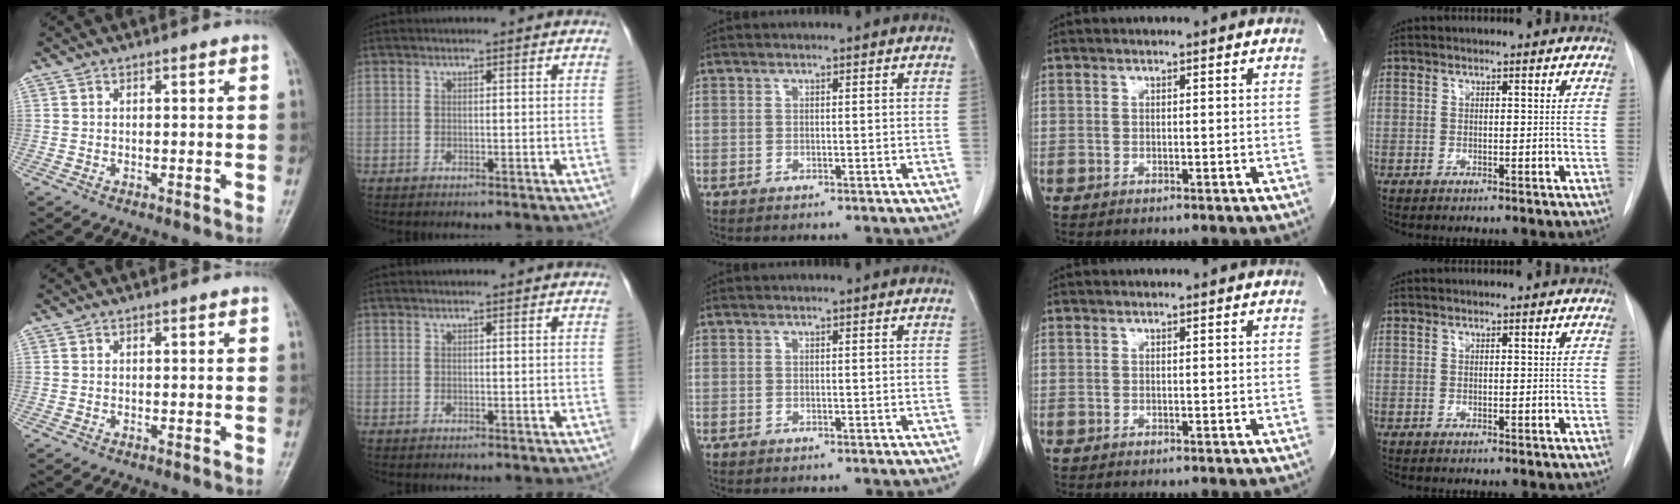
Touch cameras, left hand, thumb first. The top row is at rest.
{}